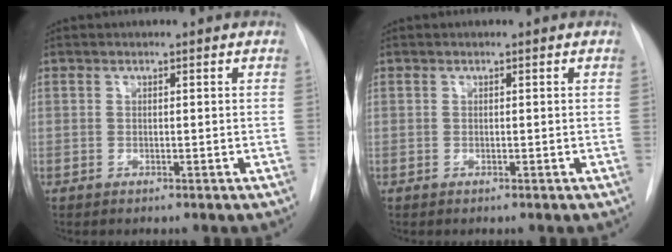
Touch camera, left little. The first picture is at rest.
{"total": 0.0}